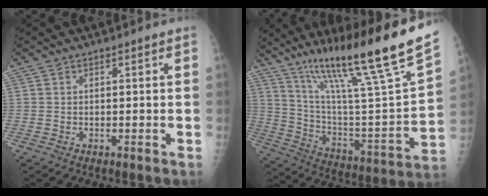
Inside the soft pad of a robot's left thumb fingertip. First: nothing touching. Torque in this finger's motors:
{"motor_torque": [0.59, 0.15, 1.28, -1.49, 0.15]}